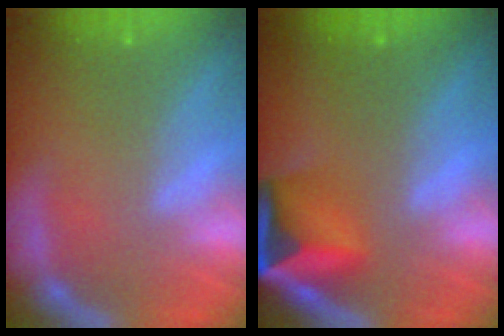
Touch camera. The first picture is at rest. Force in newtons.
{"total": 7.4}